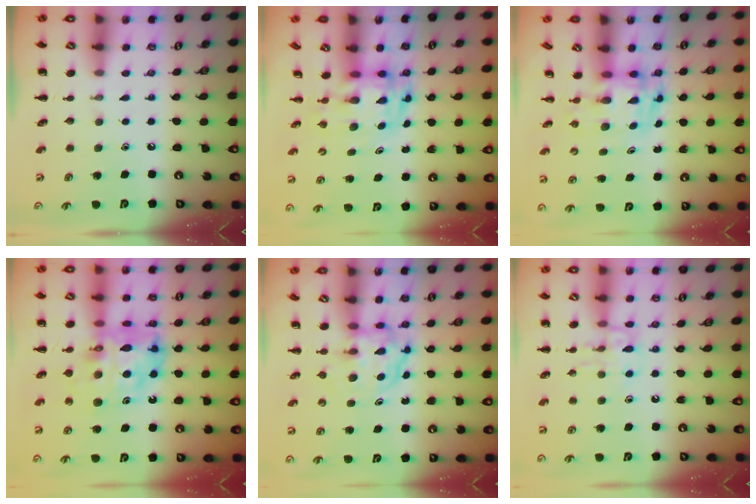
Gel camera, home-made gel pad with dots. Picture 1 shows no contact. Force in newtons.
{"total": 3.0, "press": 3.0, "slide": 0.6}
{"total": 3.5, "press": 3.5, "slide": 0.6}
{"total": 14.8, "press": 14.2, "slide": 4.0}
{"total": 3.9, "press": 3.9, "slide": 0.2}
{"total": 10.7, "press": 10.7, "slide": 1.0}